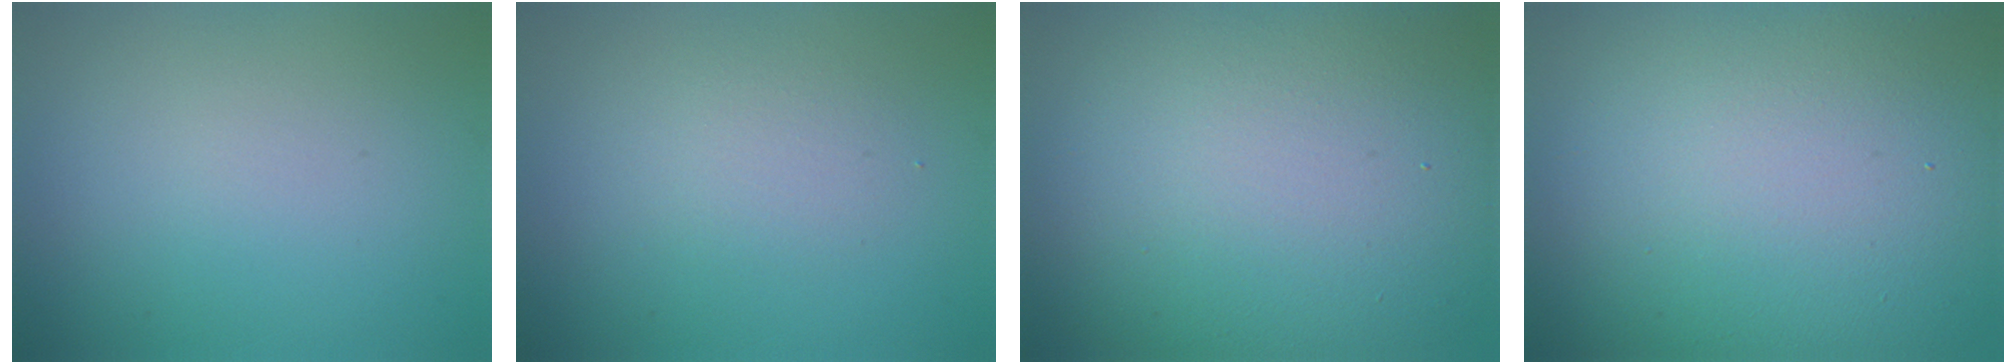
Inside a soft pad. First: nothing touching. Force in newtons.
{"total": 1.8, "press": 1.8, "slide": 0.0}
{"total": 18.3, "press": 18.3, "slide": 1.0}
{"total": 22.3, "press": 22.3, "slide": 1.1}